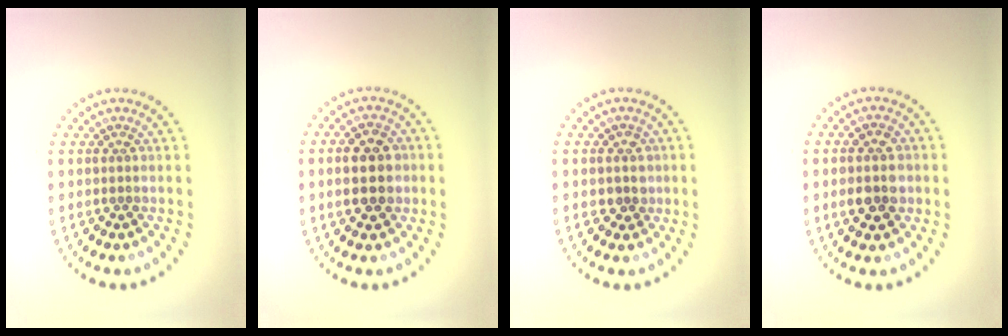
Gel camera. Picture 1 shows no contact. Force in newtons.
{"total": 4.6, "press": 4.6, "slide": 0.2}
{"total": 1.3, "press": 1.1, "slide": 0.7}
{"total": 3.8, "press": 3.8, "slide": 0.3}